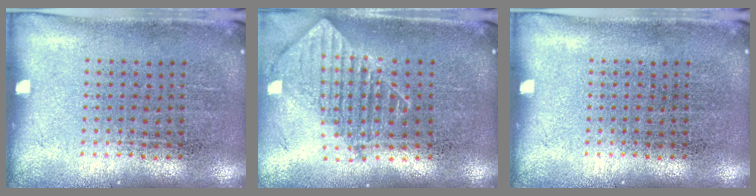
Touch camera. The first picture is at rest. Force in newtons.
{"total": 1.8, "press": 1.5, "slide": 1.1}
{"total": 0.0}